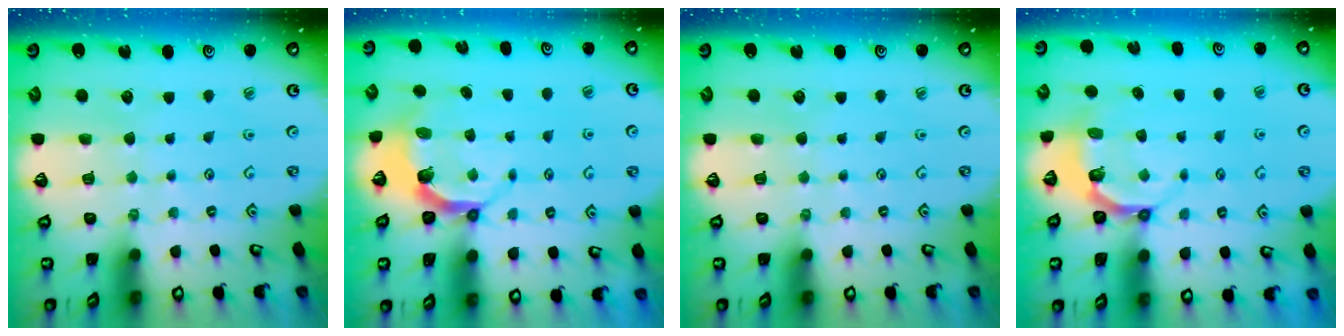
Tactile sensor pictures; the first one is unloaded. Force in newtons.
{"total": 5.2, "press": 4.0, "slide": 3.4}
{"total": 0.0}
{"total": 5.6, "press": 4.6, "slide": 3.1}